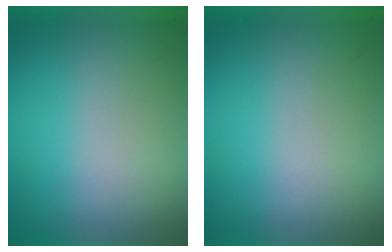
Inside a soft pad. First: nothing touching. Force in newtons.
{"total": 0.0}